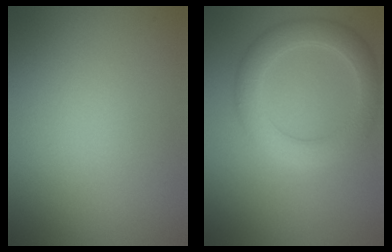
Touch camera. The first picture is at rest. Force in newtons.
{"total": 4.2, "press": 4.2, "slide": 0.1}